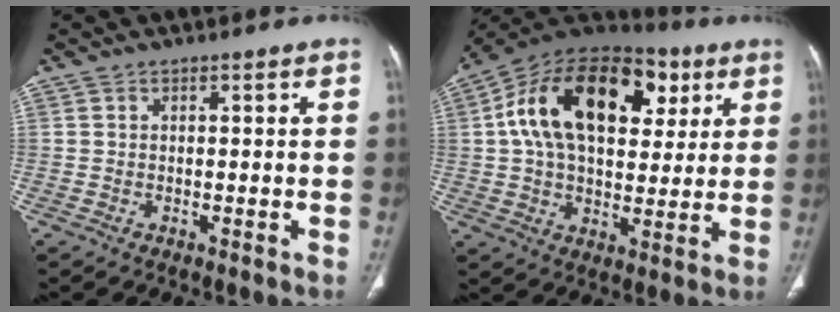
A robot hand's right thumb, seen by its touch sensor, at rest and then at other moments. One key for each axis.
{"total": 25.4, "fx": 7.6, "fy": 15.4, "fz": 18.7, "tx": -0.296, "ty": 0.026, "tz": 0.117}